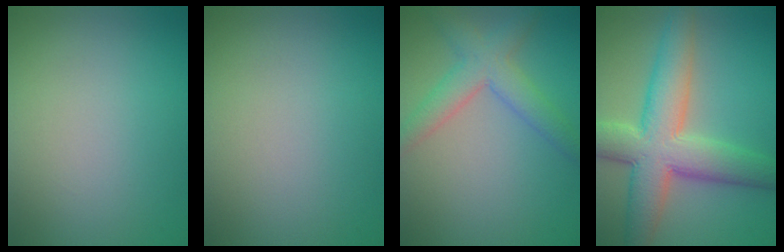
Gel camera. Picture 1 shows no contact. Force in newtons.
{"total": 0.0}
{"total": 4.2, "press": 4.2, "slide": 0.2}
{"total": 9.1, "press": 9.0, "slide": 0.6}